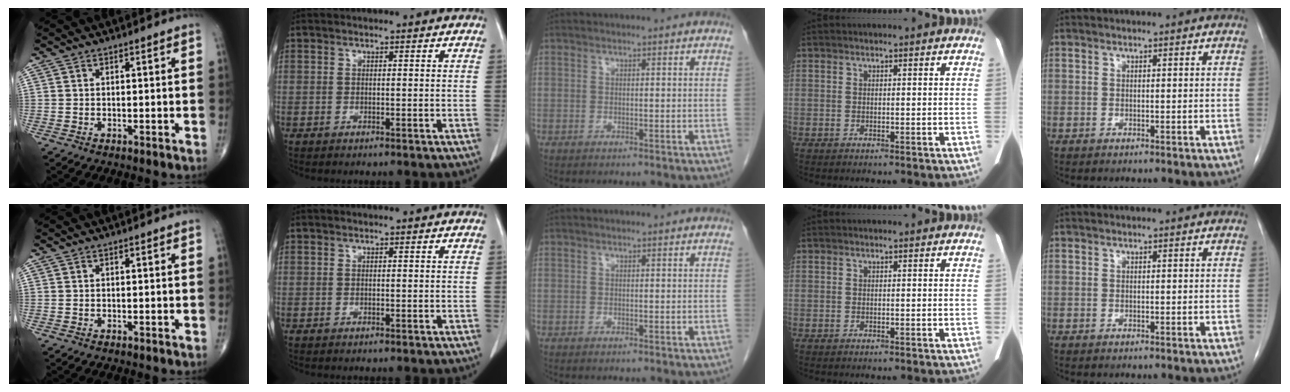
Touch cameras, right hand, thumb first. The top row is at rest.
{}